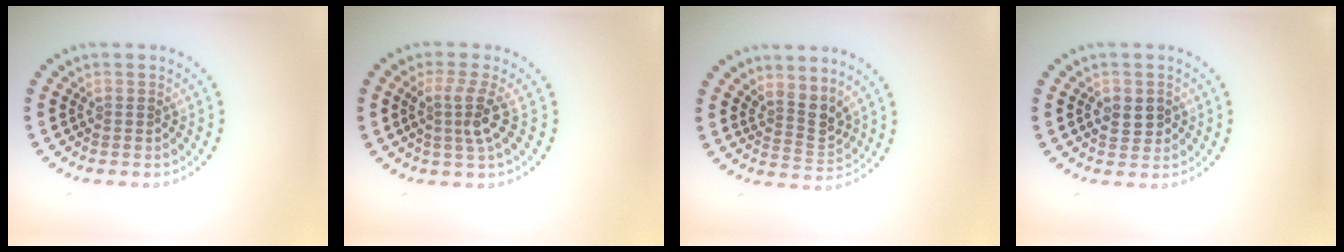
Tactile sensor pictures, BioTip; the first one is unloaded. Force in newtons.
{"total": 2.7, "press": 2.0, "slide": 1.8}
{"total": 2.7, "press": 2.0, "slide": 1.8}
{"total": 2.2, "press": 2.2, "slide": 0.3}